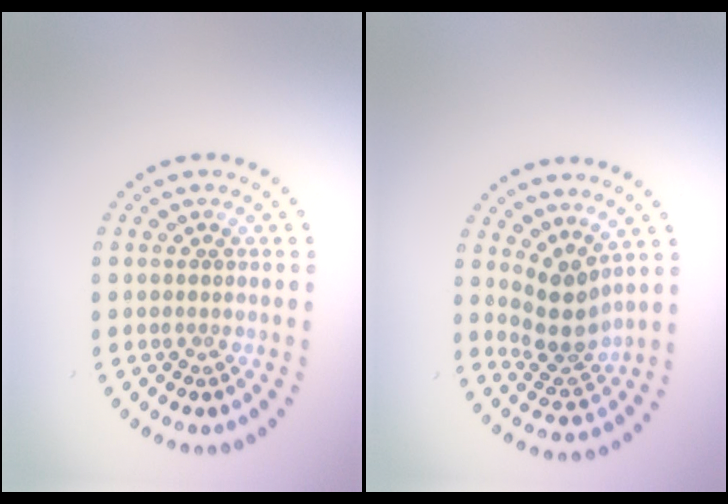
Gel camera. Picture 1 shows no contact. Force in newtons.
{"total": 3.7, "press": 2.8, "slide": 2.4}